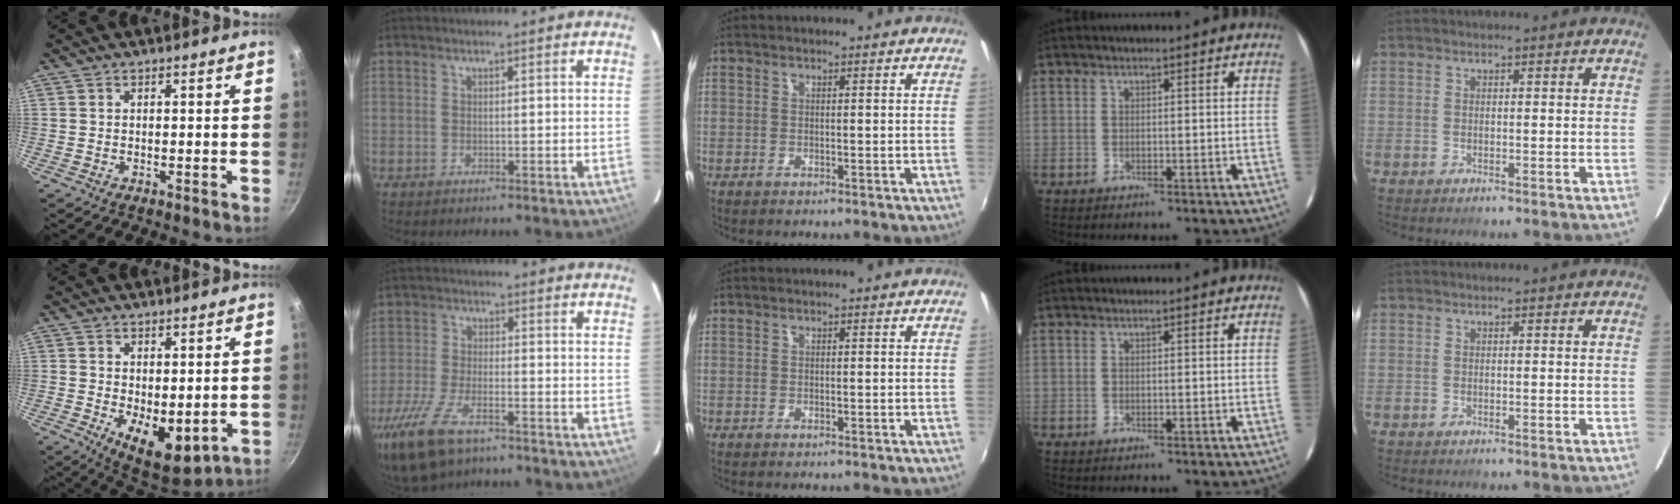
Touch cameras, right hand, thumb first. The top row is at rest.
{"thumb": {"total": 9.7, "force": [-0.8, 5.1, 8.2], "torque": [-0.100, -0.023, 0.001]}, "index": {"total": 14.9, "force": [-9.8, 6.1, 9.4], "torque": [-0.222, -0.039, -0.183]}}